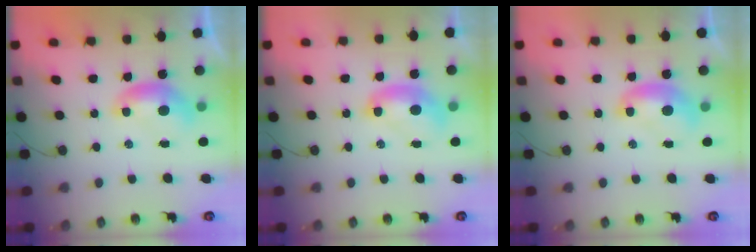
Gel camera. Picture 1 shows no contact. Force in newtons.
{"total": 2.0, "press": 2.0, "slide": 0.2}
{"total": 1.6, "press": 1.6, "slide": 0.3}